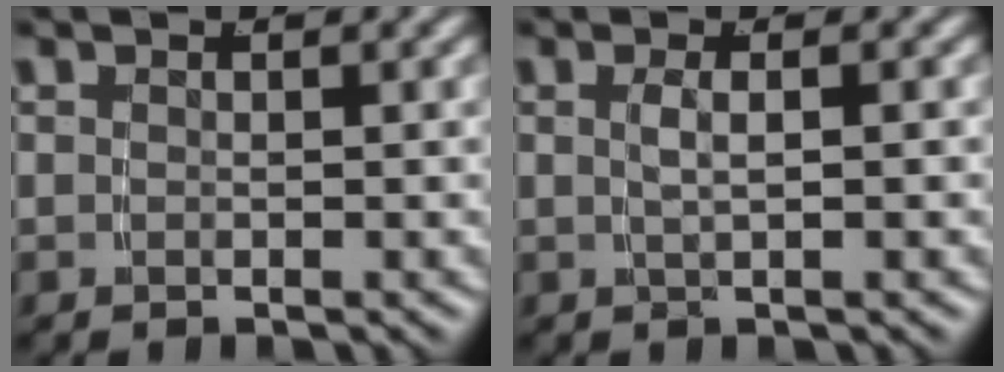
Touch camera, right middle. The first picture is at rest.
{"total": 1.4, "force": [-0.2, -0.6, 1.3], "torque": [-0.027, -0.002, 0.003]}